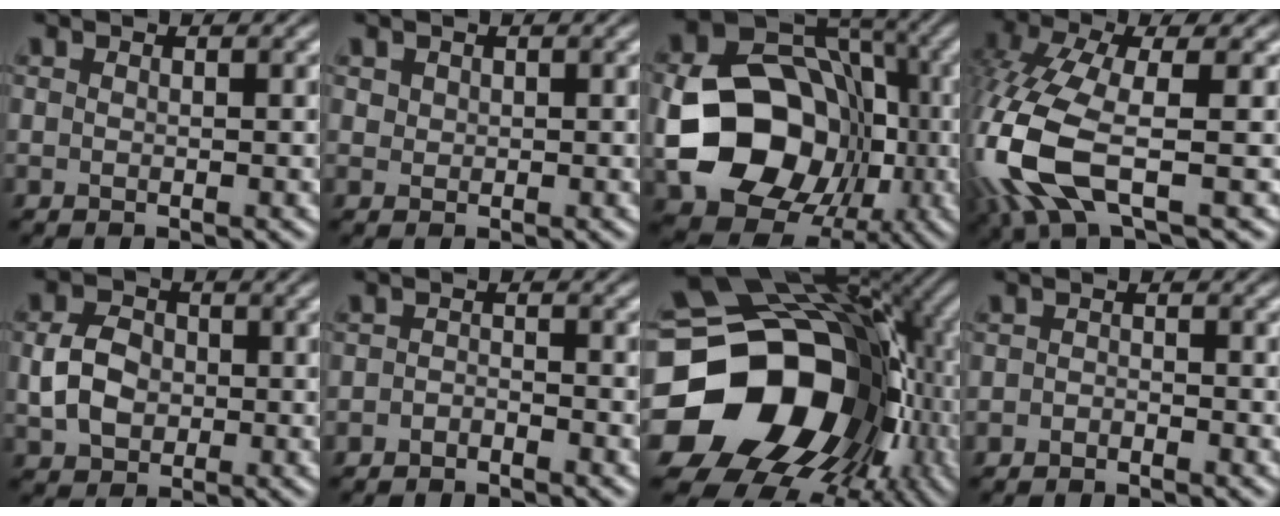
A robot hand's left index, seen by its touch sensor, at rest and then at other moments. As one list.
[{"total": 0.5, "force": [0.4, 0.1, -0.4], "torque": [0.002, -0.002, 0.017]}, {"total": 13.9, "force": [-2.9, 10.7, 8.4], "torque": [-0.140, -0.011, -0.045]}, {"total": 9.3, "force": [-2.8, 3.2, 8.2], "torque": [-0.218, -0.007, -0.057]}, {"total": 3.8, "force": [-0.2, 3.1, 2.2], "torque": [-0.053, 0.002, 0.000]}, {"total": 1.2, "force": [-1.2, 0.0, 0.0], "torque": [-0.002, 0.002, -0.016]}, {"total": 20.3, "force": [-4.2, 16.2, 11.6], "torque": [-0.231, -0.025, -0.052]}, {"total": 0.9, "force": [-0.9, 0.0, -0.2], "torque": [0.001, 0.000, -0.010]}]